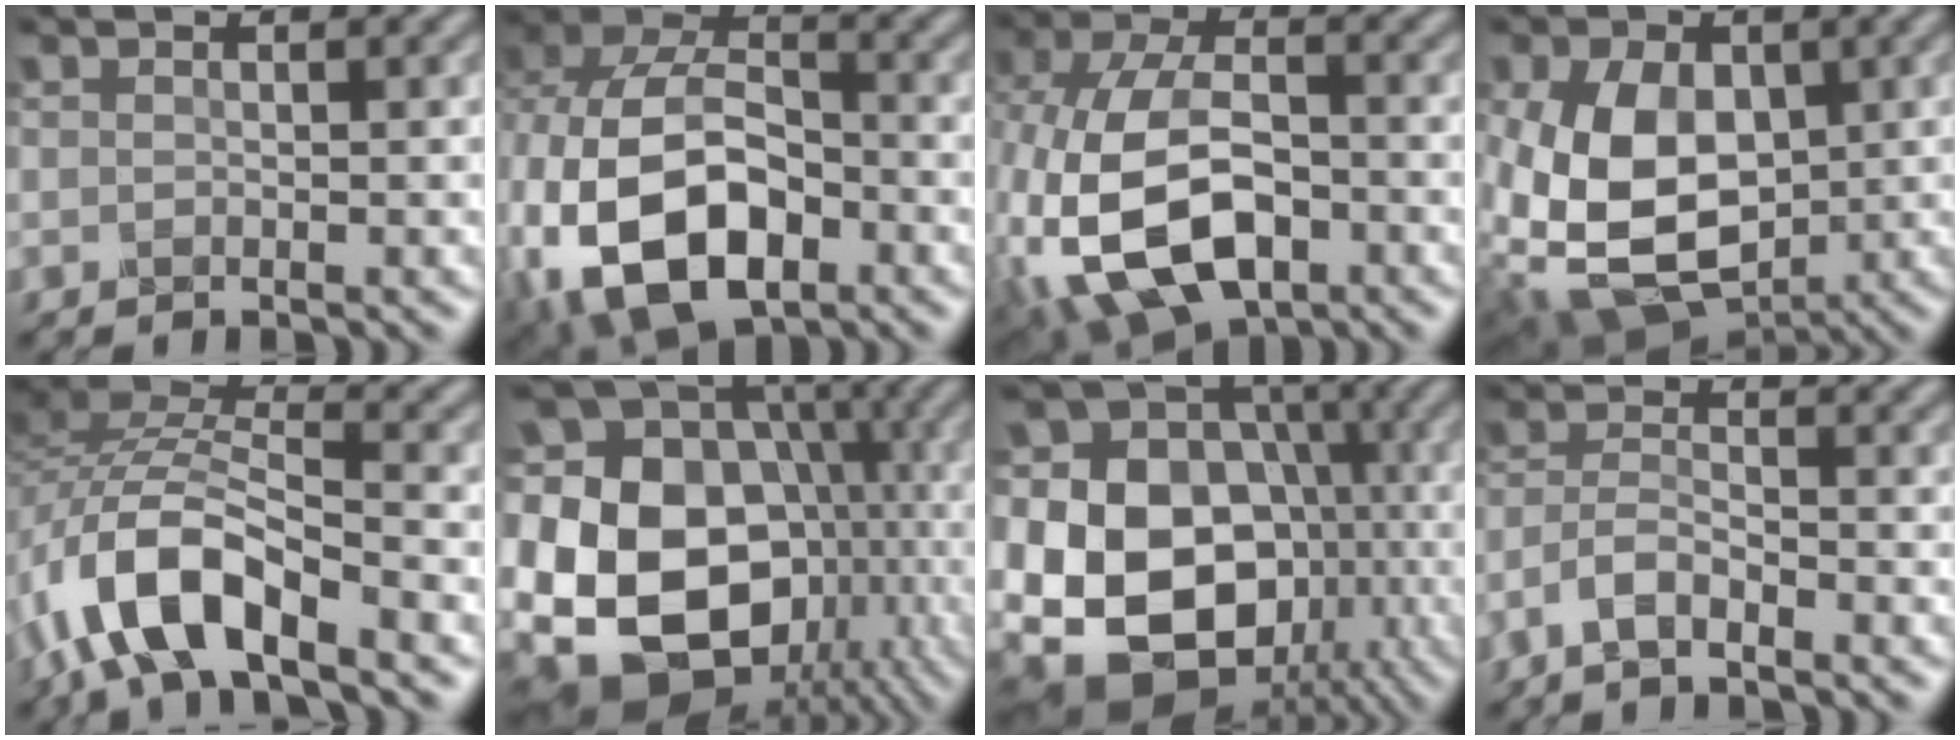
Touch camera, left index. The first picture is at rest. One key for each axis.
{"total": 14.8, "fx": -3.9, "fy": 9.9, "fz": 10.4, "tx": -0.237, "ty": -0.034, "tz": -0.063}
{"total": 12.9, "fx": -3.5, "fy": 8.1, "fz": 9.4, "tx": -0.229, "ty": -0.024, "tz": -0.059}
{"total": 12.7, "fx": -1.0, "fy": 9.4, "fz": 8.5, "tx": -0.167, "ty": -0.021, "tz": -0.013}
{"total": 9.9, "fx": -5.5, "fy": 3.9, "fz": 7.3, "tx": -0.153, "ty": 0.009, "tz": -0.108}
{"total": 19.8, "fx": -1.2, "fy": 15.7, "fz": 11.9, "tx": -0.241, "ty": -0.007, "tz": -0.004}
{"total": 18.6, "fx": -2.0, "fy": 15.5, "fz": 10.0, "tx": -0.202, "ty": 0.006, "tz": -0.032}
{"total": 3.3, "fx": -2.5, "fy": 1.0, "fz": 1.8, "tx": -0.048, "ty": 0.004, "tz": -0.059}